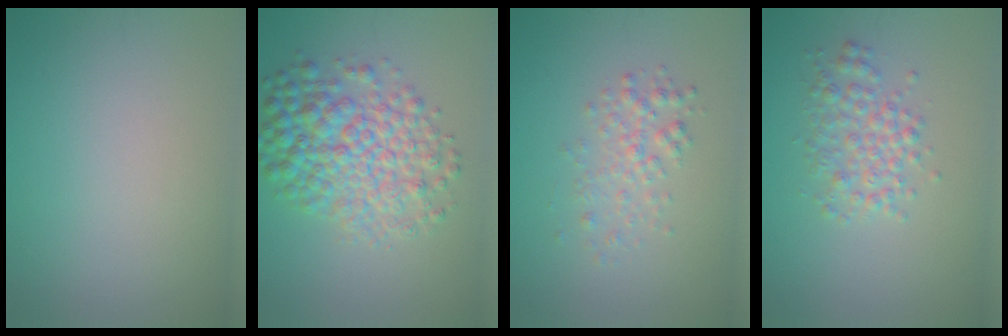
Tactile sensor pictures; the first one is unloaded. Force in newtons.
{"total": 6.7, "press": 6.7, "slide": 0.1}
{"total": 2.0, "press": 2.0, "slide": 0.1}
{"total": 2.8, "press": 2.8, "slide": 0.0}